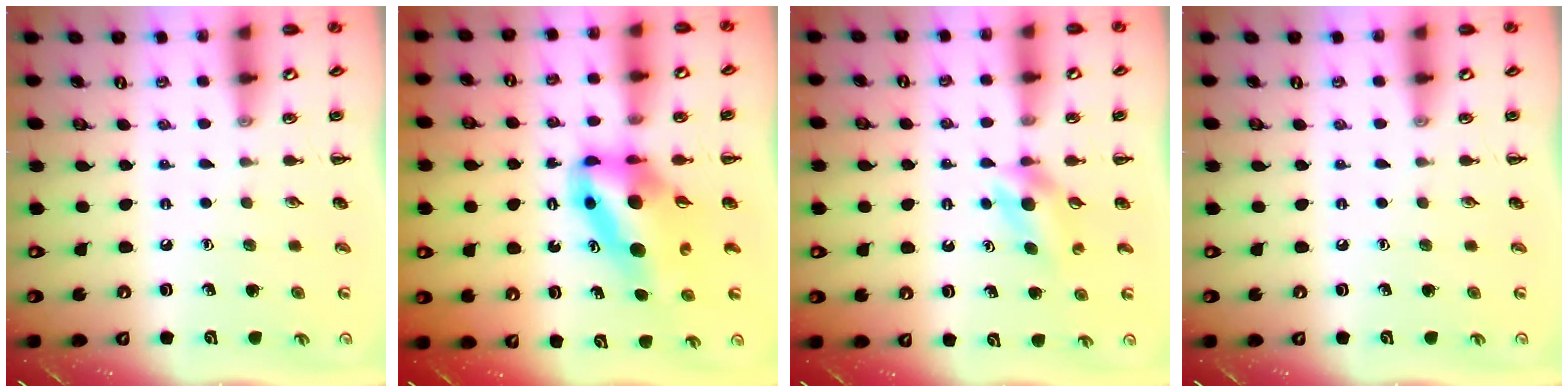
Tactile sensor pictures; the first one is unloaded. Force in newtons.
{"total": 10.2, "press": 9.7, "slide": 3.0}
{"total": 4.0, "press": 3.8, "slide": 1.3}
{"total": 0.0}